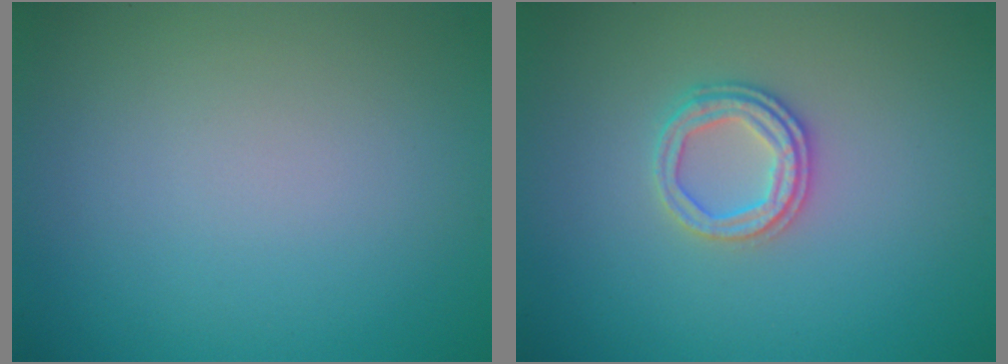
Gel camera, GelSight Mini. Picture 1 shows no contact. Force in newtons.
{"total": 2.4, "press": 2.3, "slide": 0.7}